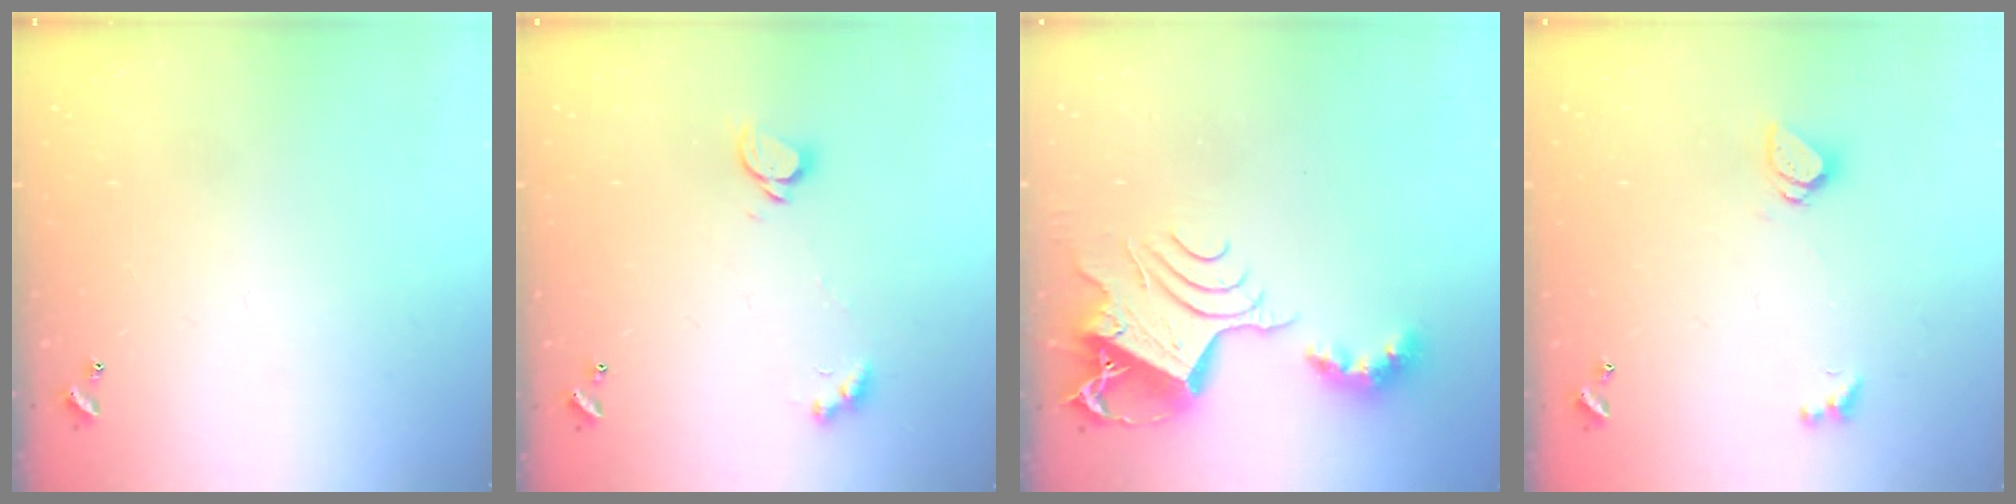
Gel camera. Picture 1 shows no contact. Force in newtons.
{"total": 2.1, "press": 2.1, "slide": 0.3}
{"total": 10.3, "press": 10.2, "slide": 1.3}
{"total": 1.2, "press": 1.1, "slide": 0.5}